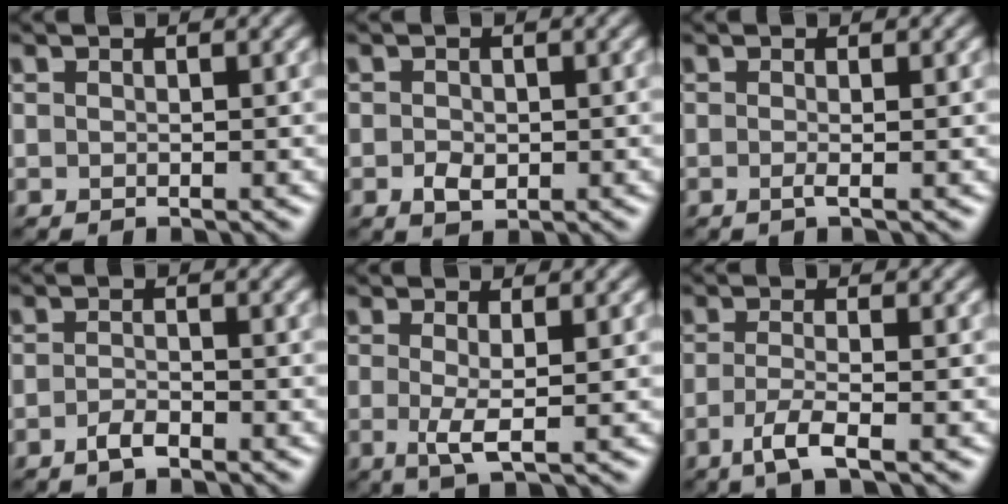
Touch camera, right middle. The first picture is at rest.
{"total": 1.6, "force": [-0.3, 1.2, 1.0], "torque": [-0.018, -0.003, -0.007]}
{"total": 1.0, "force": [-0.2, 0.3, 0.9], "torque": [-0.016, -0.007, -0.007]}
{"total": 1.5, "force": [-1.0, 0.5, 1.0], "torque": [-0.023, 0.001, -0.021]}
{"total": 2.4, "force": [0.0, 0.4, 2.3], "torque": [-0.048, -0.006, 0.000]}
{"total": 2.8, "force": [-1.3, 0.6, 2.4], "torque": [-0.049, -0.002, -0.033]}